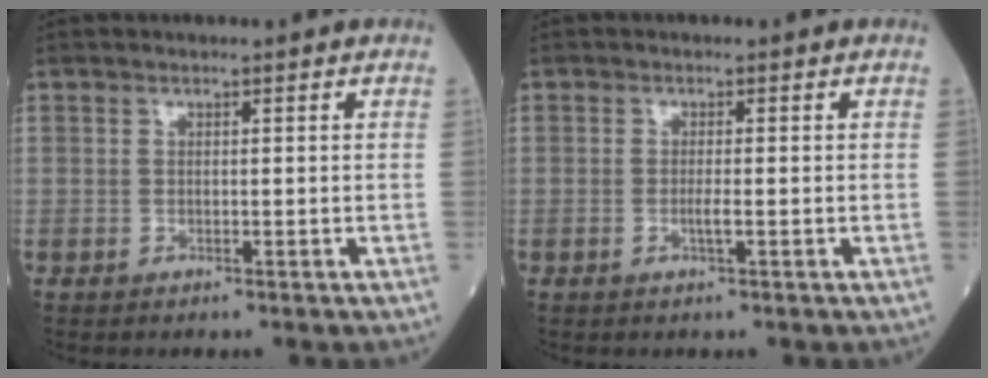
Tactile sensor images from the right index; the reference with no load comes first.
{"total": 1.2, "force": [-0.4, 0.0, 1.2], "torque": [-0.026, -0.003, -0.008]}